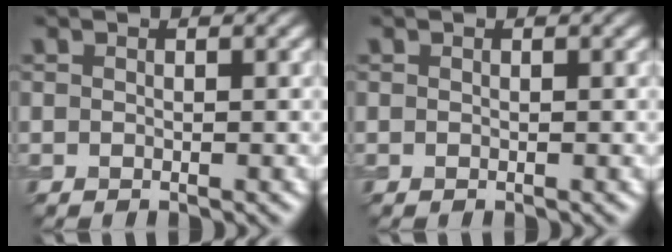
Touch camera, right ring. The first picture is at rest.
{"total": 0.0}